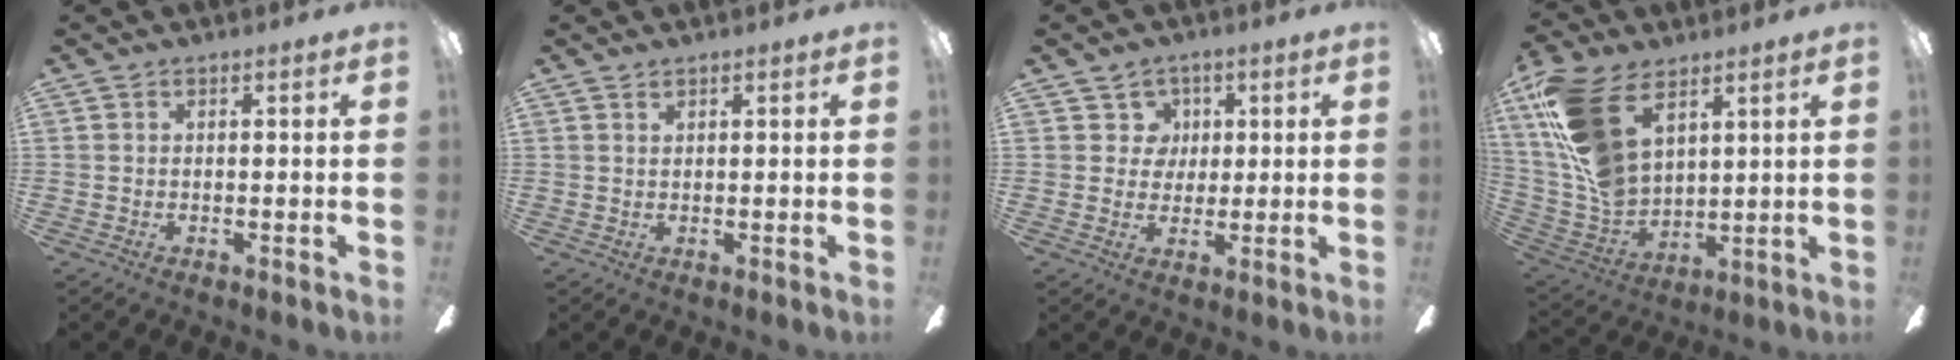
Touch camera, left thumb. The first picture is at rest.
{"total": 0.7, "force": [0.6, 0.2, 0.2], "torque": [-0.005, 0.001, 0.012]}
{"total": 5.1, "force": [1.9, 4.7, 0.6], "torque": [-0.010, 0.004, 0.031]}
{"total": 19.2, "force": [9.5, 10.7, 12.8], "torque": [-0.309, -0.037, 0.174]}